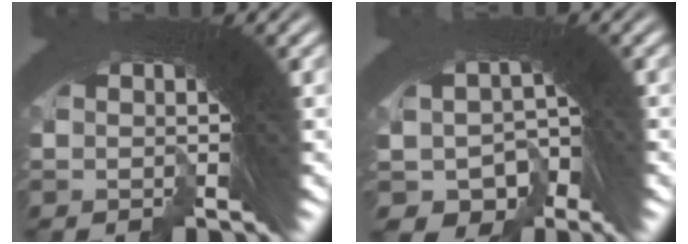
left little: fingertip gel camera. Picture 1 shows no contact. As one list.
[{"total": 9.4, "force": [-5.6, 7.5, 1.2], "torque": [-0.074, -0.070, -0.074]}]